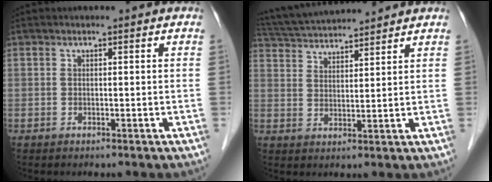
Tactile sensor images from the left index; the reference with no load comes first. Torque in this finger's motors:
{"motor_torque": [-0.07, -0.78, 0.21, 0.05]}